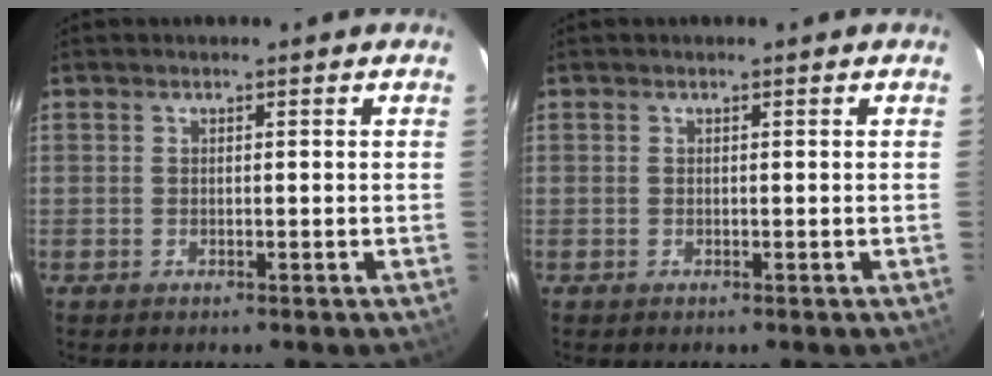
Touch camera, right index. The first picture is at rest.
{"total": 0.0}